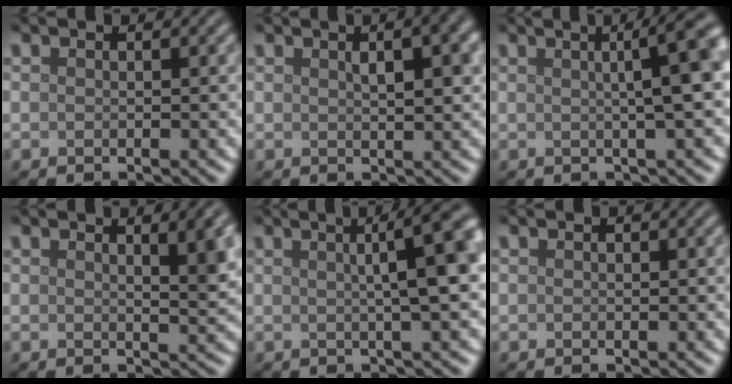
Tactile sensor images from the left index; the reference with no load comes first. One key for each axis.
{"total": 4.5, "fx": 1.4, "fy": 1.5, "fz": 4.0, "tx": -0.044, "ty": 0.015, "tz": 0.019}
{"total": 8.2, "fx": 1.5, "fy": 2.5, "fz": 7.6, "tx": -0.044, "ty": 0.043, "tz": -0.001}
{"total": 4.3, "fx": 1.8, "fy": 1.3, "fz": 3.6, "tx": -0.035, "ty": 0.007, "tz": 0.024}
{"total": 9.1, "fx": 1.6, "fy": 2.7, "fz": 8.5, "tx": -0.053, "ty": 0.038, "tz": 0.001}
{"total": 0.0}